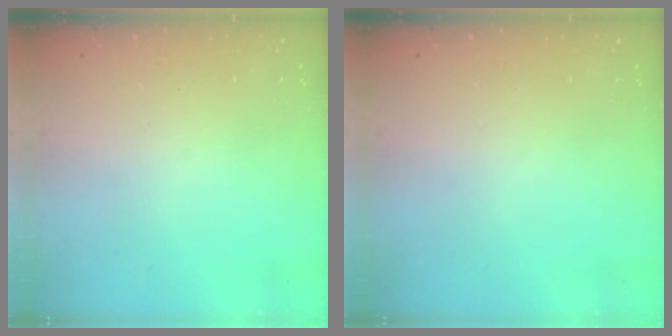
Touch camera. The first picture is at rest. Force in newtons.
{"total": 0.0}